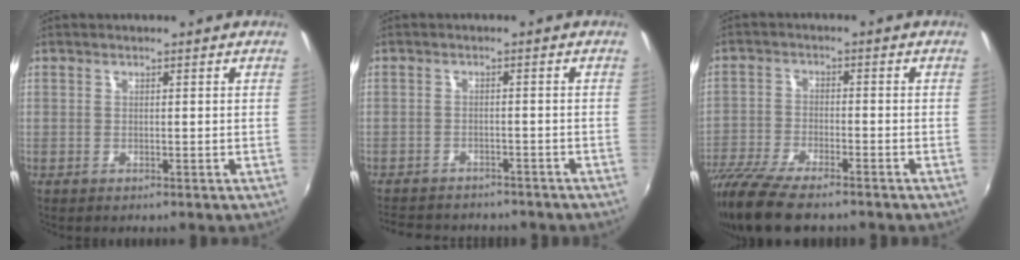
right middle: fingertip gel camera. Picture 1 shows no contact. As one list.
[{"total": 11.6, "force": [-9.8, 4.5, 4.3], "torque": [-0.103, -0.015, -0.139]}, {"total": 13.9, "force": [-11.1, 3.6, 7.5], "torque": [-0.178, -0.047, -0.204]}]